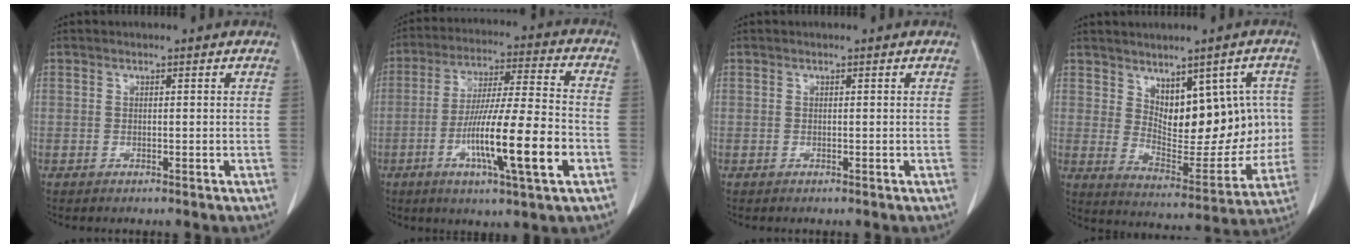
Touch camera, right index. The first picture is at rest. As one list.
[{"total": 16.0, "force": [-5.4, 0.7, 15.1], "torque": [-0.269, -0.012, -0.091]}, {"total": 0.0}, {"total": 13.0, "force": [3.3, 6.4, 10.8], "torque": [-0.138, 0.010, 0.070]}]